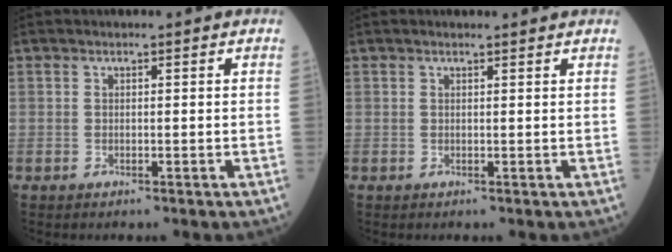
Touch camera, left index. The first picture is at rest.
{"total": 1.9, "force": [1.8, 0.2, 0.6], "torque": [-0.011, 0.011, 0.022]}